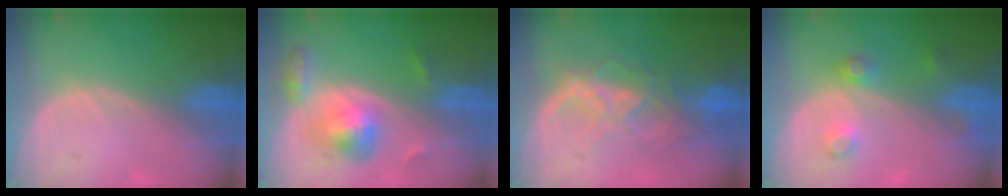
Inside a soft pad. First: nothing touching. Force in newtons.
{"total": 6.0, "press": 6.0, "slide": 0.2}
{"total": 8.8, "press": 7.5, "slide": 4.7}
{"total": 3.5, "press": 3.2, "slide": 1.6}